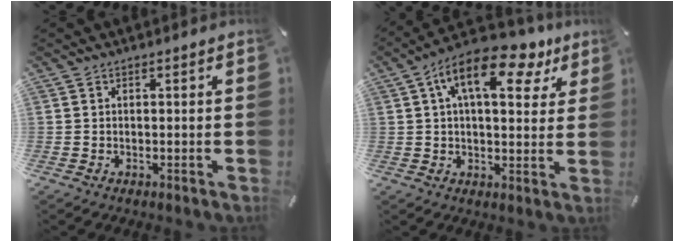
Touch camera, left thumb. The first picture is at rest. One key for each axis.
{"total": 15.1, "fx": 6.9, "fy": 6.9, "fz": 11.6, "tx": -0.180, "ty": -0.019, "tz": 0.112}